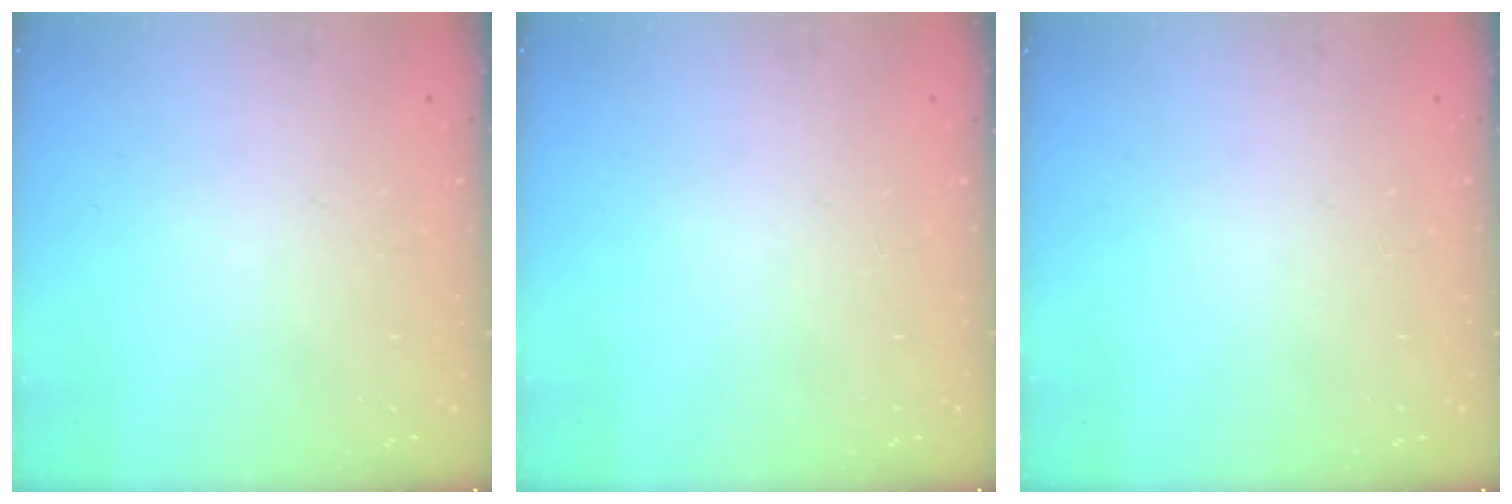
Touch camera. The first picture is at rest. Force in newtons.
{"total": 0.0}
{"total": 0.0}